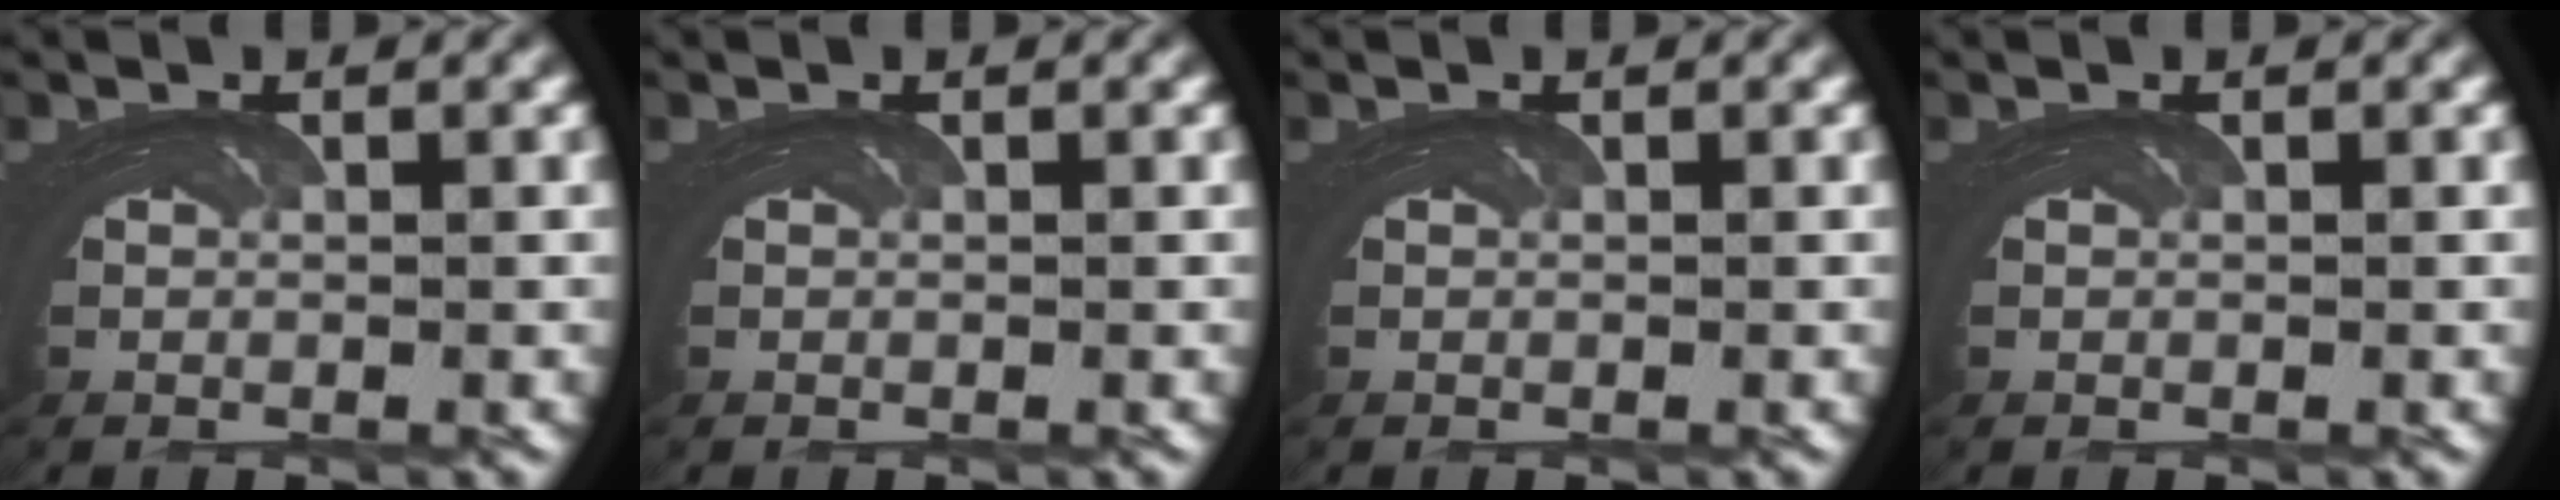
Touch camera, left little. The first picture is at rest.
{"total": 0.0}
{"total": 0.0}
{"total": 0.0}